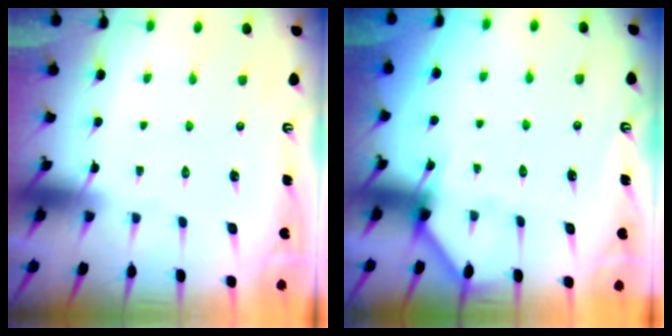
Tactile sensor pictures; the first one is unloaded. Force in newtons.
{"total": 4.3, "press": 4.3, "slide": 0.3}